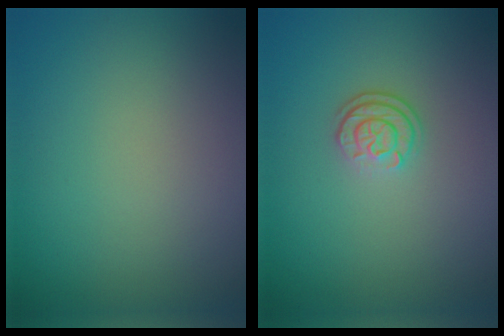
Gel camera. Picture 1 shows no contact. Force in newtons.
{"total": 2.4, "press": 1.9, "slide": 1.5}